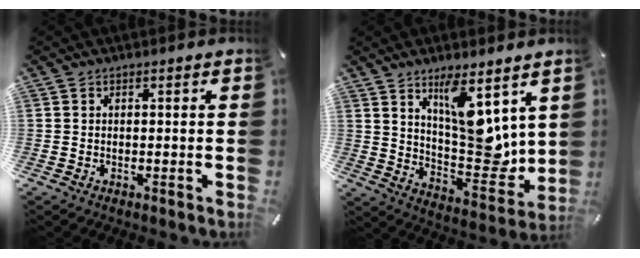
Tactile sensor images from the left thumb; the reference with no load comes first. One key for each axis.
{"total": 14.5, "fx": 7.3, "fy": 6.7, "fz": 10.6, "tx": -0.138, "ty": -0.066, "tz": 0.131}